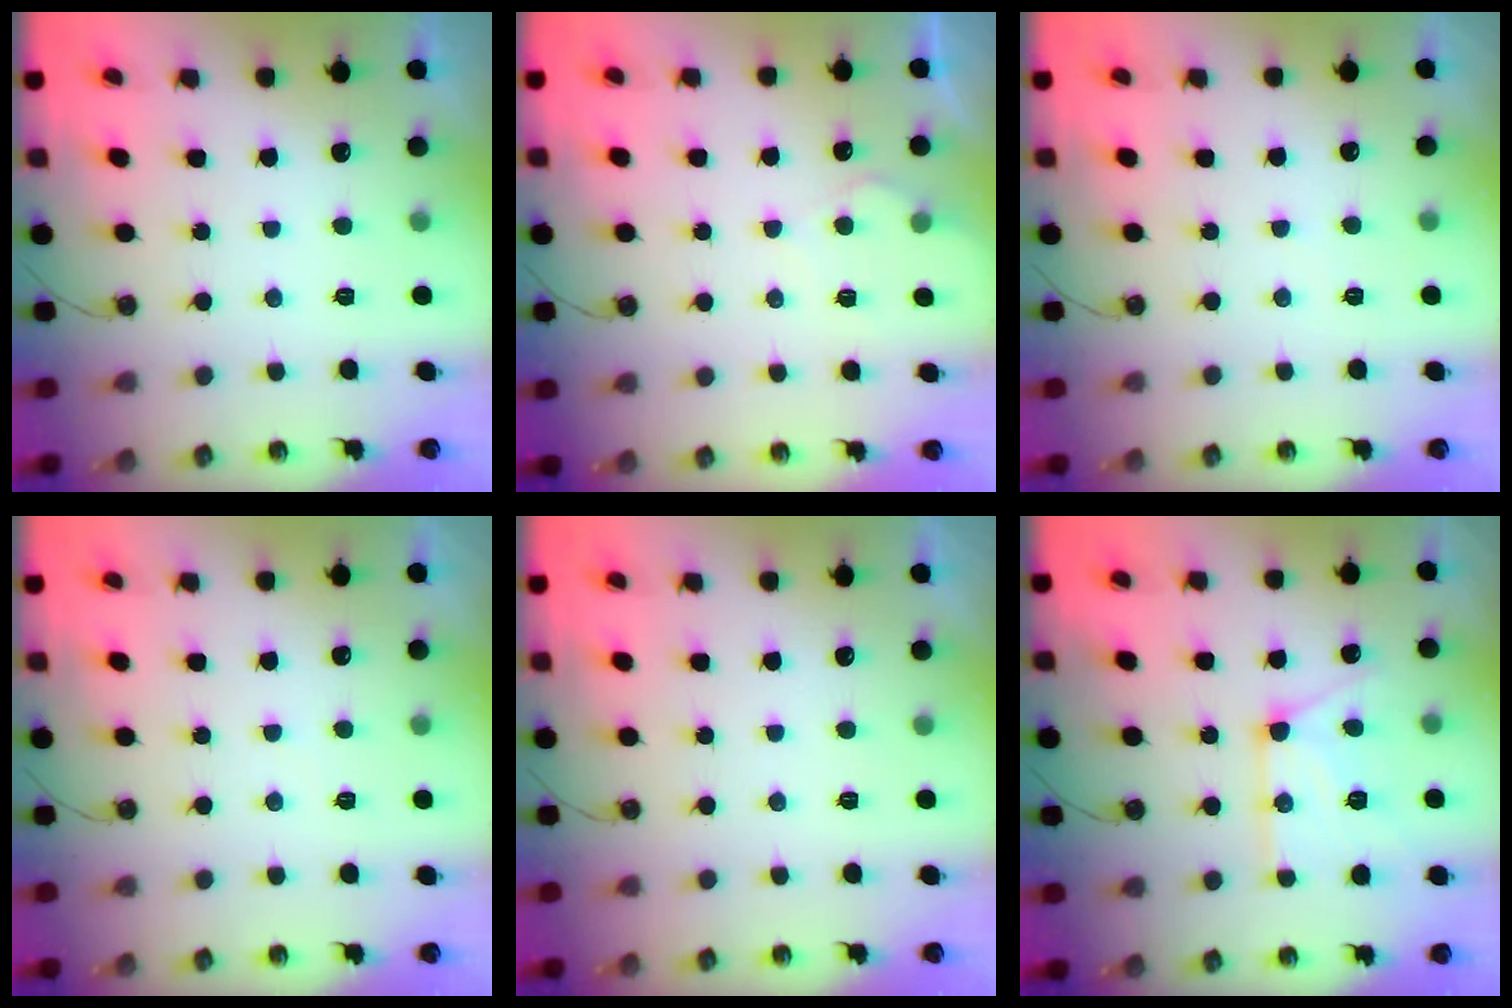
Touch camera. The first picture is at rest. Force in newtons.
{"total": 4.8, "press": 4.7, "slide": 0.6}
{"total": 2.8, "press": 2.7, "slide": 0.5}
{"total": 3.0, "press": 3.0, "slide": 0.4}
{"total": 0.0}
{"total": 13.8, "press": 13.8, "slide": 0.9}